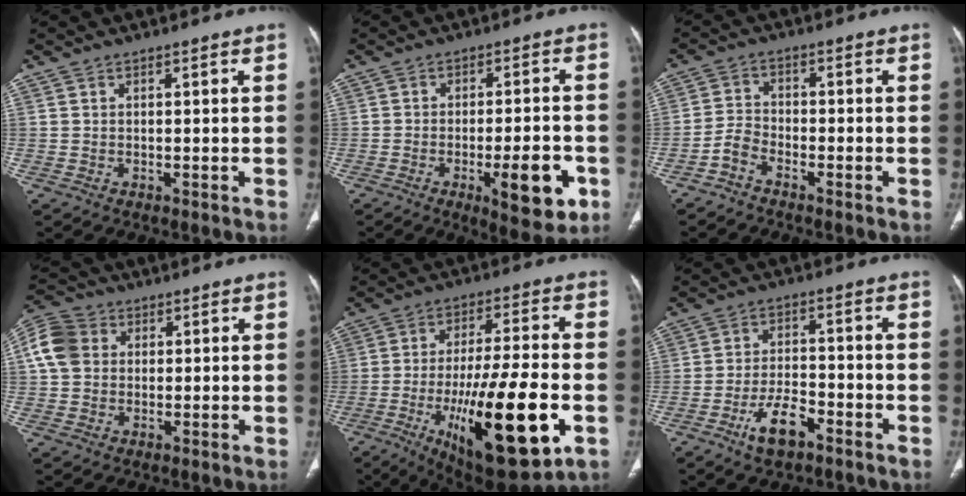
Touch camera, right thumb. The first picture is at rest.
{"total": 11.3, "force": [-4.4, 3.5, 9.8], "torque": [-0.123, 0.010, -0.057]}
{"total": 3.4, "force": [-2.6, 1.5, 1.5], "torque": [-0.032, 0.017, -0.057]}
{"total": 8.5, "force": [1.7, 6.9, 4.5], "torque": [-0.084, 0.015, 0.024]}
{"total": 24.8, "force": [-7.7, 7.2, 22.4], "torque": [-0.361, -0.003, -0.107]}
{"total": 7.9, "force": [-4.6, 3.3, 5.4], "torque": [-0.096, 0.026, -0.081]}